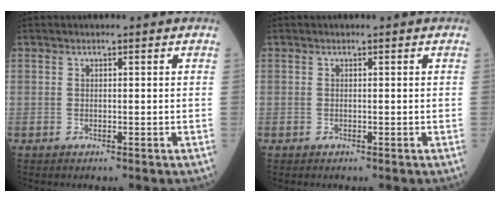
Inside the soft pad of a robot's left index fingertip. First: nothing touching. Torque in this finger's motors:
{"motor_torque": [0.01, 0.01, 0.01, 0.00]}